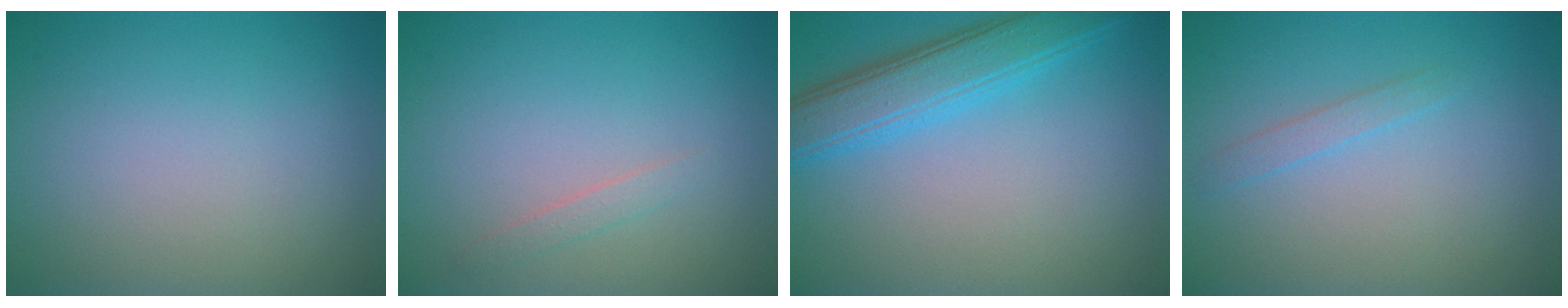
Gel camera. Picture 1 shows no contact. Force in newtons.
{"total": 0.9, "press": 0.9, "slide": 0.0}
{"total": 4.9, "press": 4.8, "slide": 0.3}
{"total": 1.1, "press": 1.1, "slide": 0.0}